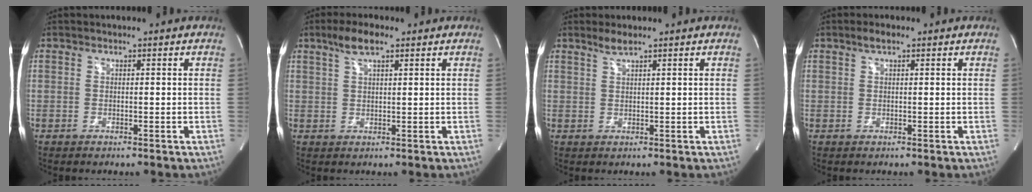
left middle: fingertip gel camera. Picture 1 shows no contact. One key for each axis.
{"total": 4.4, "fx": 2.8, "fy": 1.0, "fz": 3.2, "tx": -0.070, "ty": 0.013, "tz": 0.054}
{"total": 1.7, "fx": 1.4, "fy": -0.2, "fz": 1.0, "tx": -0.026, "ty": 0.002, "tz": 0.031}
{"total": 1.6, "fx": 1.0, "fy": 0.4, "fz": 1.2, "tx": -0.028, "ty": 0.009, "tz": 0.019}